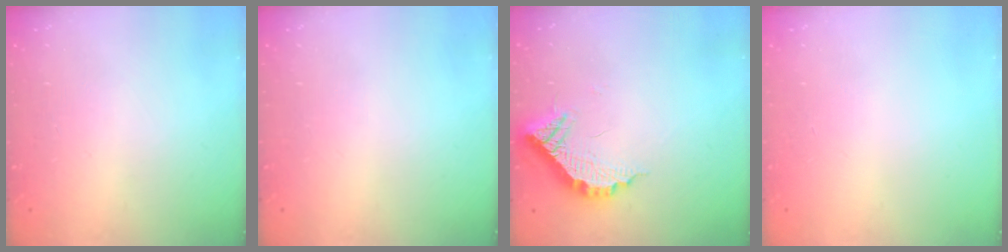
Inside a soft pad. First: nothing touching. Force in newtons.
{"total": 0.0}
{"total": 11.5, "press": 11.4, "slide": 0.6}
{"total": 0.0}